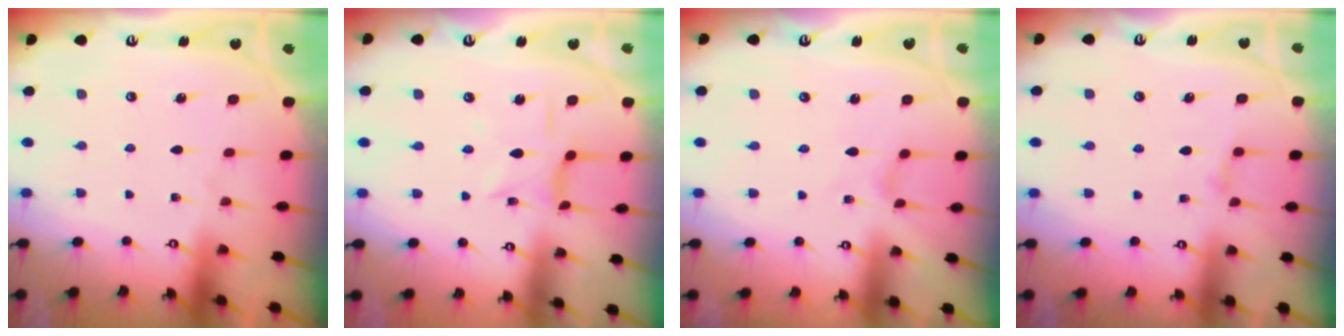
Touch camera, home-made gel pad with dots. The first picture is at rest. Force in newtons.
{"total": 5.3, "press": 5.3, "slide": 0.3}
{"total": 0.0}
{"total": 2.6, "press": 2.6, "slide": 0.4}